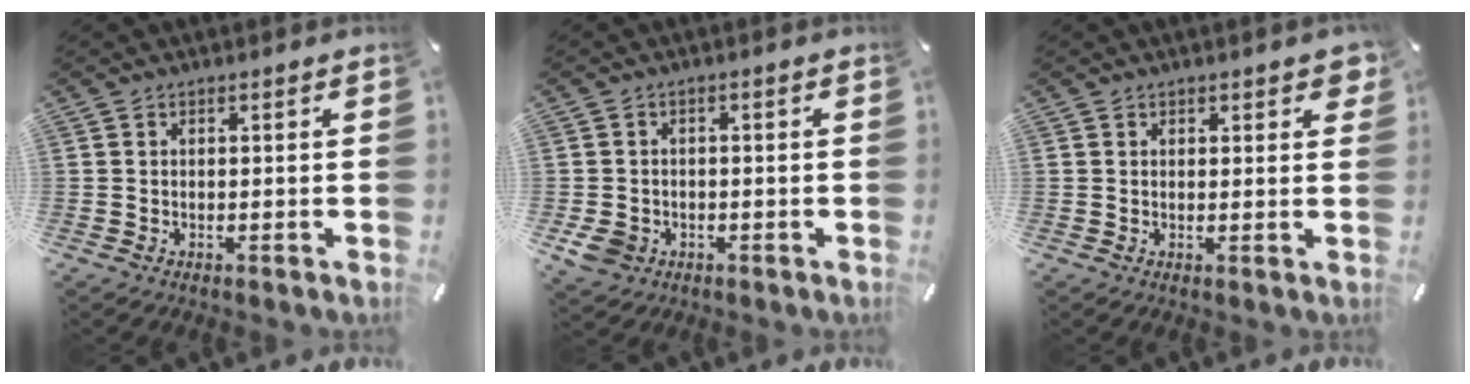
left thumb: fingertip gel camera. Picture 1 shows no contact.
{"total": 4.9, "force": [-1.7, 4.1, 2.1], "torque": [-0.052, 0.003, -0.031]}
{"total": 2.0, "force": [1.3, 1.1, 1.1], "torque": [-0.008, -0.002, 0.020]}